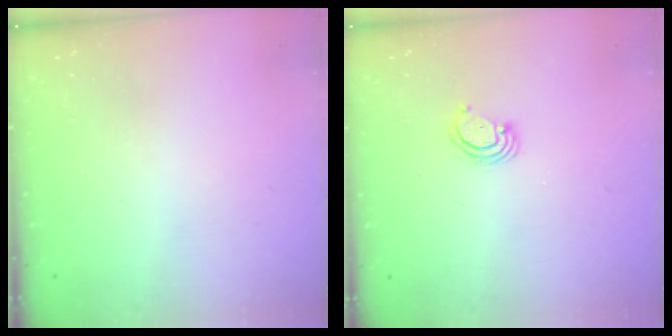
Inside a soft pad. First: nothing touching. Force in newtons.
{"total": 2.8, "press": 2.8, "slide": 0.3}